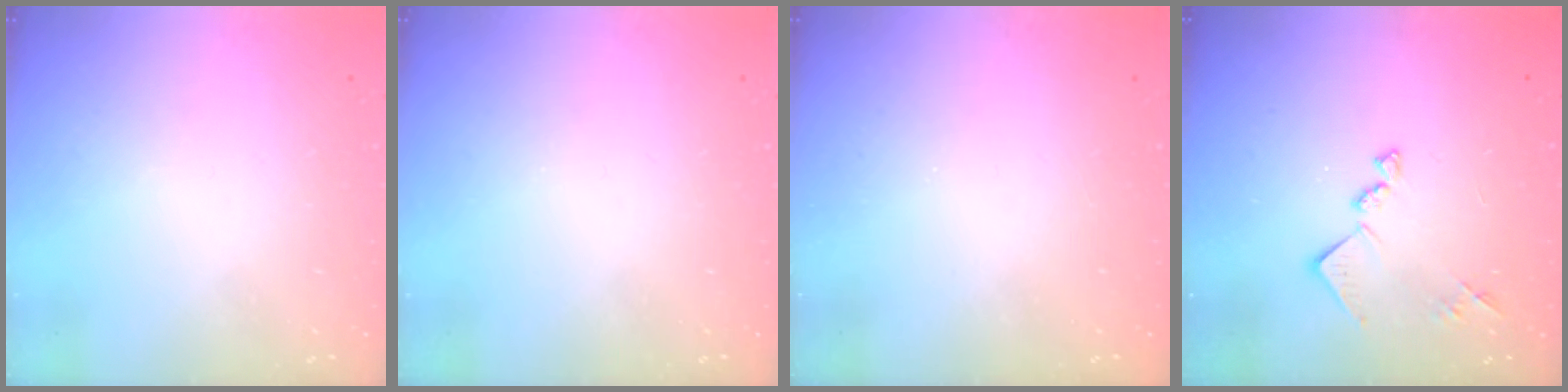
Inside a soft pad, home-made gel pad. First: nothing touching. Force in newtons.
{"total": 0.0}
{"total": 1.0, "press": 1.0, "slide": 0.2}
{"total": 11.2, "press": 11.2, "slide": 0.6}